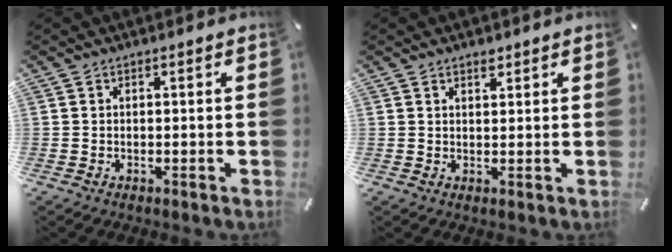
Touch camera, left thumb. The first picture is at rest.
{"total": 1.9, "force": [1.4, 1.0, 0.8], "torque": [-0.008, -0.004, 0.025]}